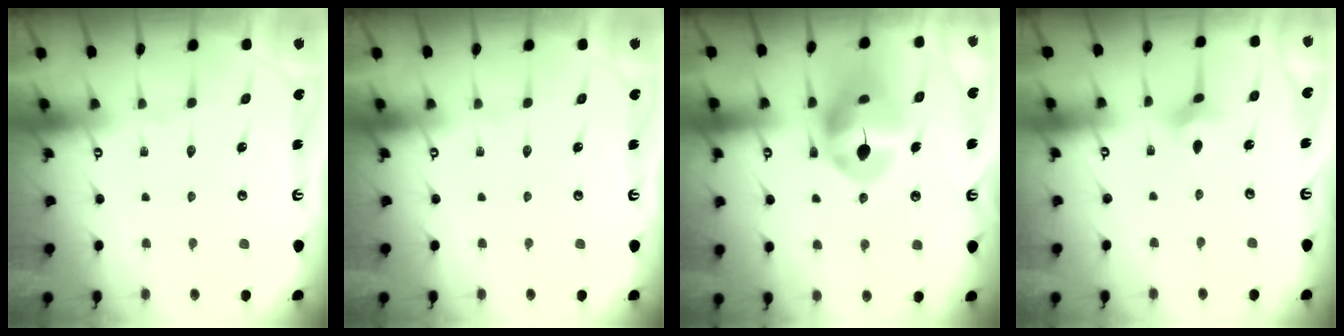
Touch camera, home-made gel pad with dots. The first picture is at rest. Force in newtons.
{"total": 0.0}
{"total": 13.3, "press": 13.2, "slide": 1.7}
{"total": 2.4, "press": 2.3, "slide": 0.5}